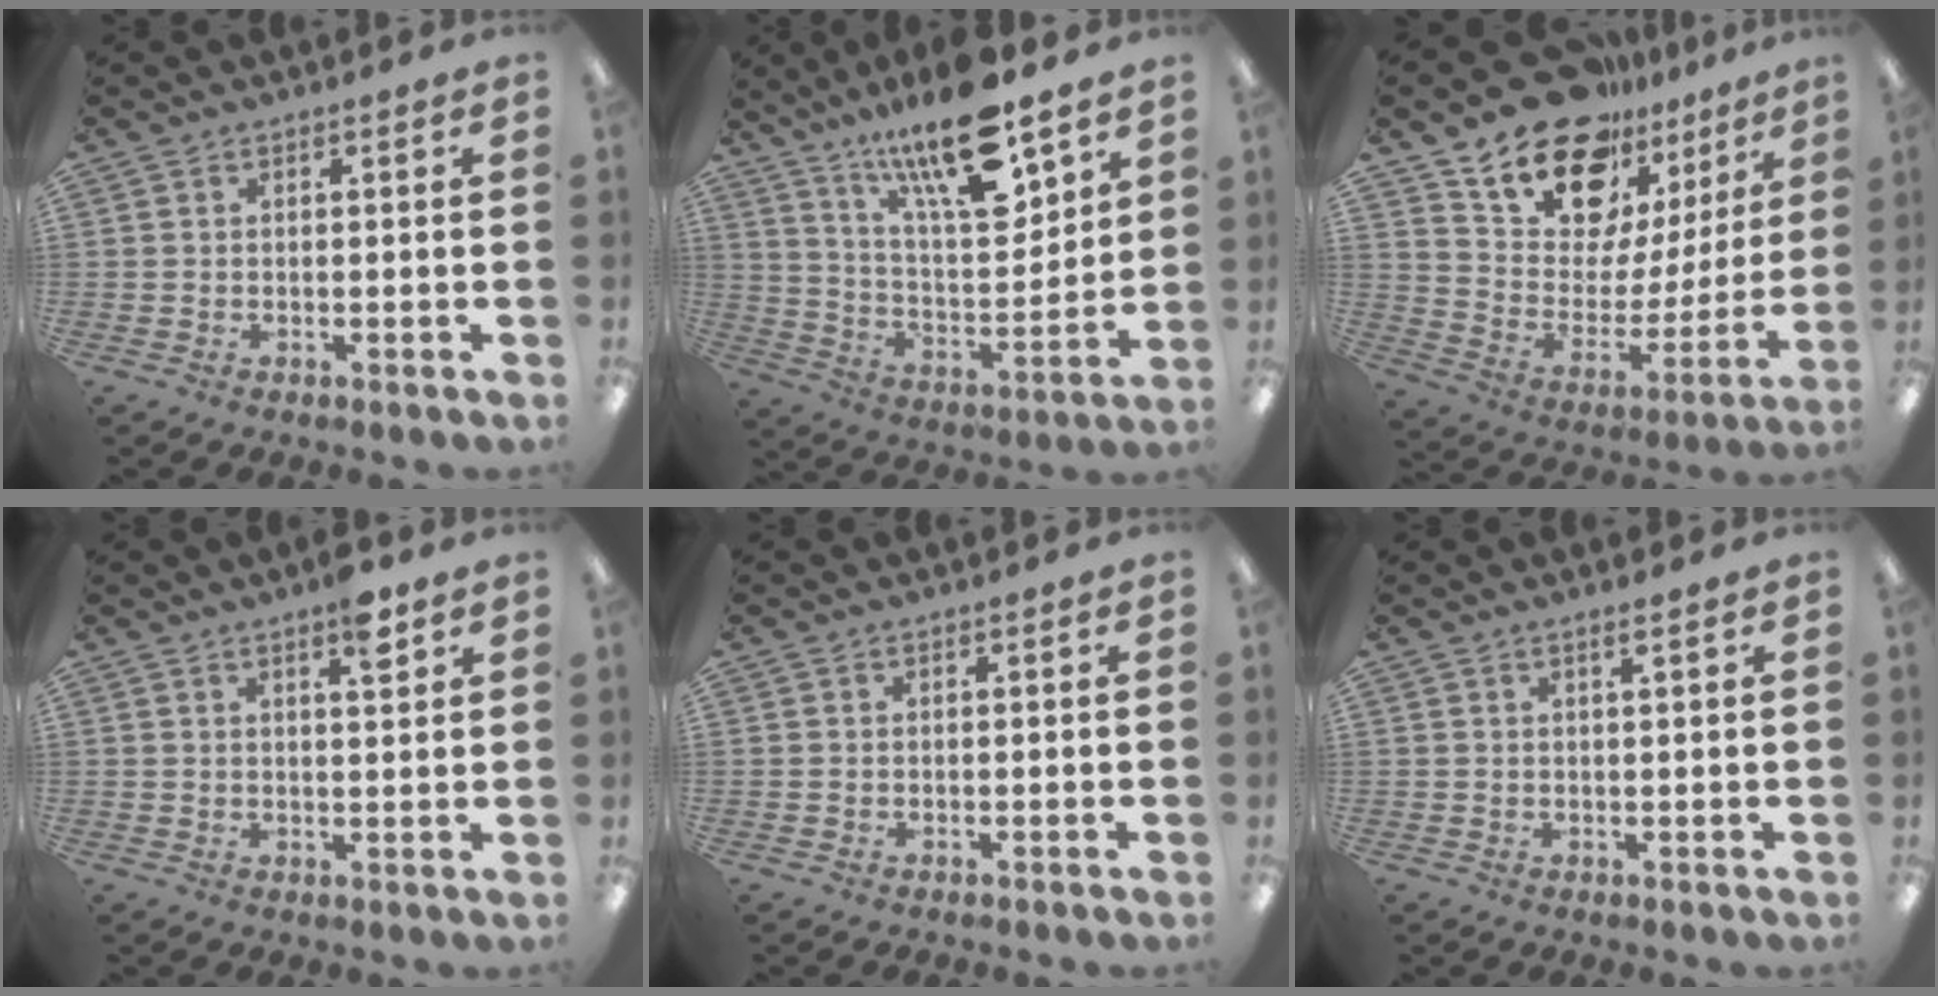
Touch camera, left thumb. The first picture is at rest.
{"total": 19.3, "force": [14.1, 5.5, 12.0], "torque": [-0.208, -0.087, 0.235]}
{"total": 18.9, "force": [14.5, 10.1, 6.7], "torque": [-0.133, -0.107, 0.261]}
{"total": 5.4, "force": [3.5, 1.5, 3.8], "torque": [-0.051, -0.013, 0.055]}
{"total": 0.0}
{"total": 1.3, "force": [1.0, 0.0, 0.8], "torque": [-0.019, -0.002, 0.017]}